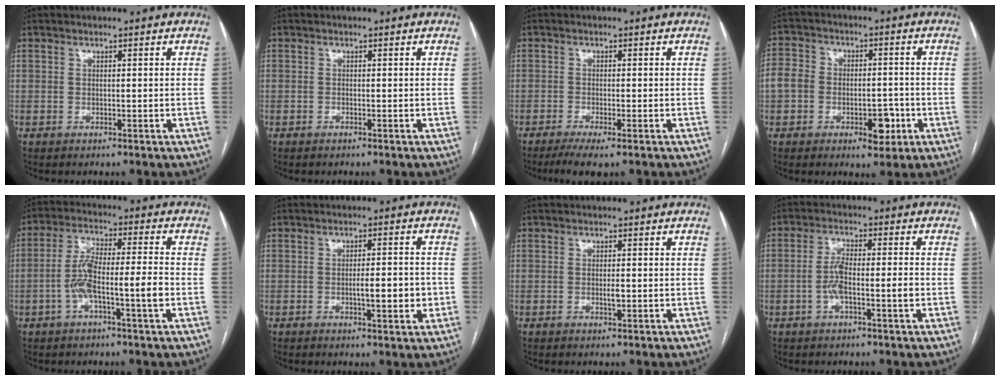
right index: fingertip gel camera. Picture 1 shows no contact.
{"total": 0.0}
{"total": 4.4, "force": [-3.0, 0.4, 3.2], "torque": [-0.052, -0.011, -0.049]}
{"total": 8.6, "force": [-2.7, 5.8, 5.7], "torque": [-0.087, 0.026, -0.043]}
{"total": 8.8, "force": [-2.6, 0.7, 8.3], "torque": [-0.165, 0.021, -0.051]}
{"total": 5.1, "force": [-1.1, 0.9, 4.9], "torque": [-0.075, 0.001, -0.013]}
{"total": 1.3, "force": [-0.3, 0.4, 1.3], "torque": [-0.024, -0.001, -0.004]}
{"total": 5.5, "force": [-1.4, 1.0, 5.2], "torque": [-0.106, 0.014, -0.026]}